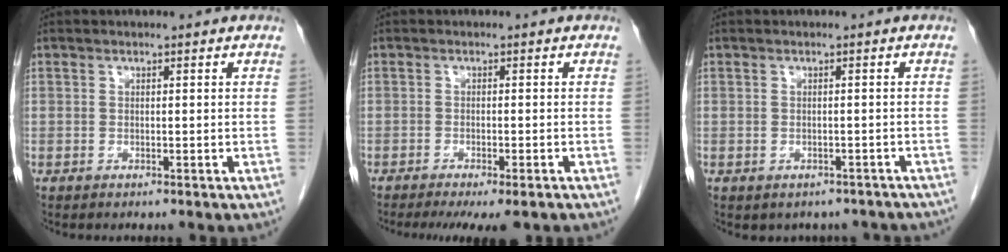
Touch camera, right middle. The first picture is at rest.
{"total": 7.4, "force": [-5.7, 1.4, 4.5], "torque": [-0.054, -0.013, -0.081]}
{"total": 5.6, "force": [-4.6, 3.0, 1.3], "torque": [-0.010, 0.013, -0.047]}